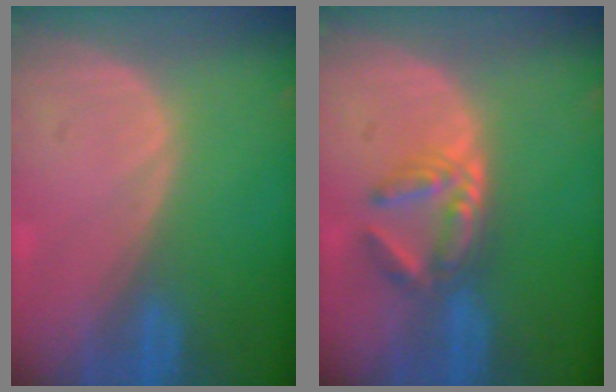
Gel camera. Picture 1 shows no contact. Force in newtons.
{"total": 5.8, "press": 4.9, "slide": 3.1}